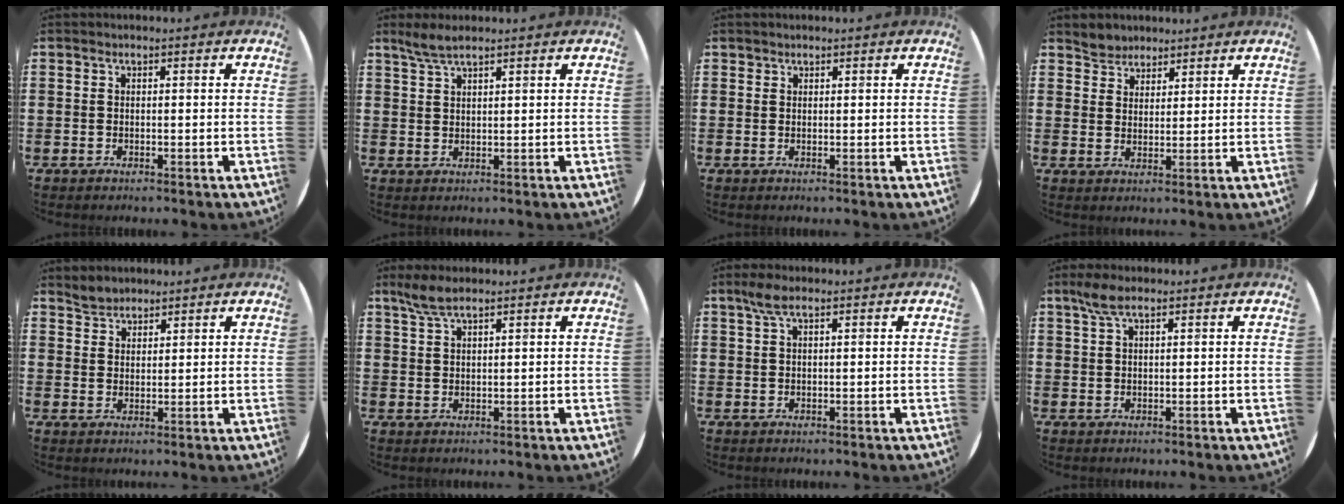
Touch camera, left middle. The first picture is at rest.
{"total": 2.8, "force": [2.3, 0.4, 1.6], "torque": [-0.034, 0.004, 0.042]}
{"total": 0.6, "force": [0.5, 0.2, -0.1], "torque": [0.002, 0.003, 0.010]}
{"total": 3.1, "force": [2.8, 1.1, -0.8], "torque": [0.005, -0.001, 0.056]}
{"total": 2.6, "force": [2.4, 0.9, -0.2], "torque": [-0.002, 0.002, 0.048]}
{"total": 3.6, "force": [2.8, 0.9, 2.1], "torque": [-0.047, 0.006, 0.050]}
{"total": 2.5, "force": [1.6, 0.7, 1.8], "torque": [-0.039, 0.007, 0.027]}
{"total": 3.1, "force": [2.0, 0.9, 2.1], "torque": [-0.047, 0.006, 0.036]}